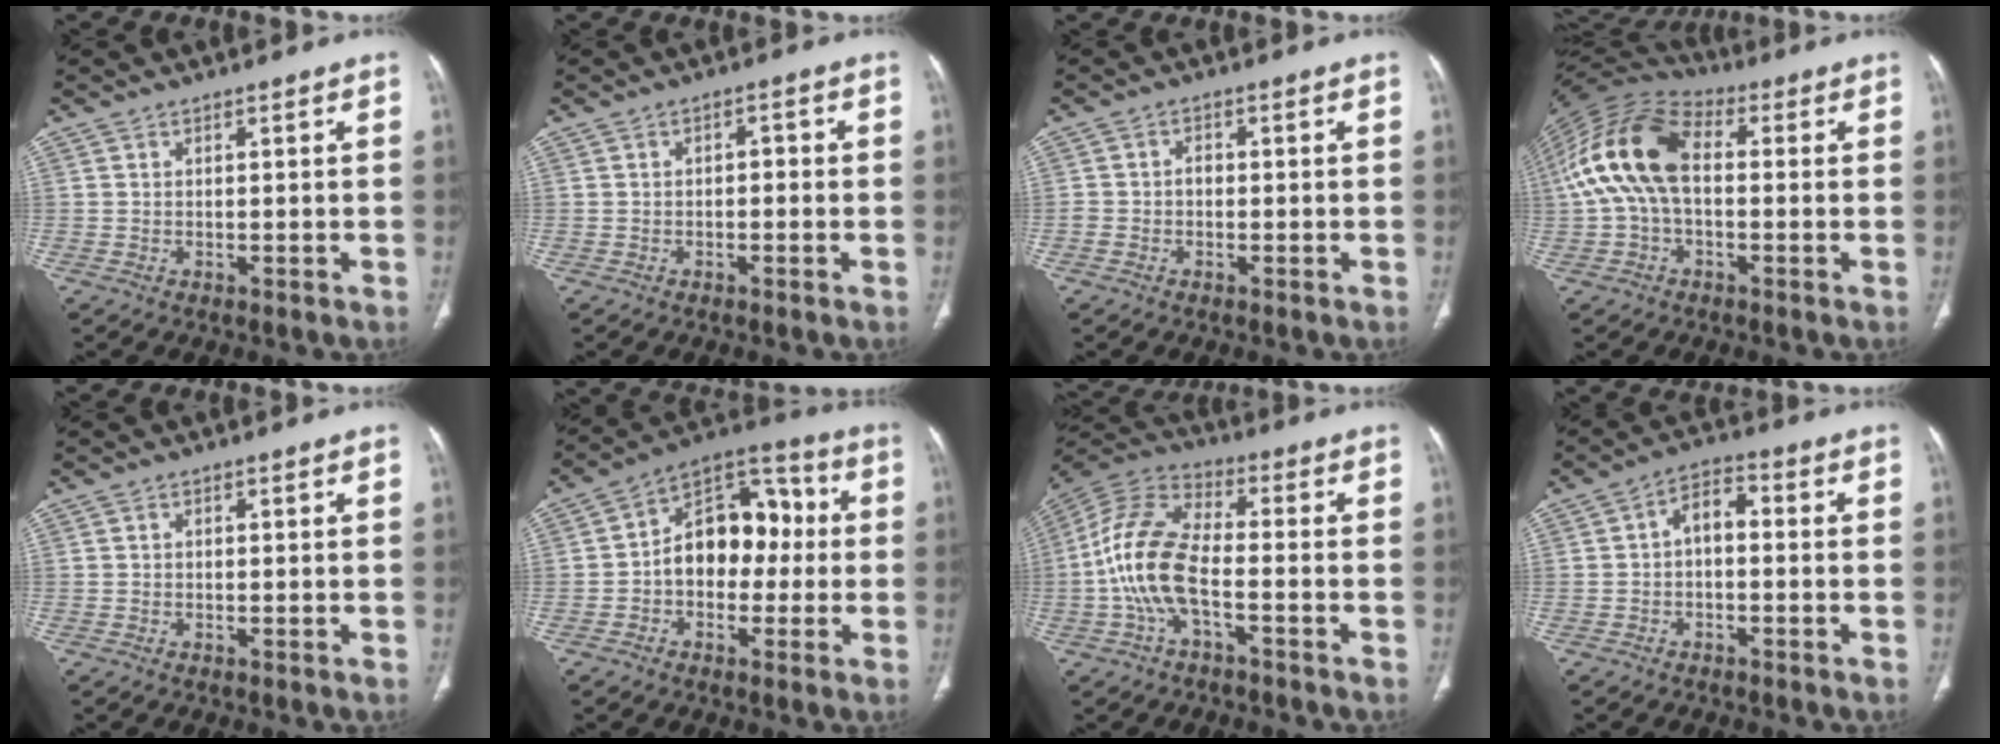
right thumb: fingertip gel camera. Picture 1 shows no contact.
{"total": 1.9, "force": [-0.3, 1.2, 1.5], "torque": [-0.015, 0.010, -0.008]}
{"total": 1.8, "force": [-0.5, 1.4, 1.1], "torque": [-0.014, 0.009, -0.011]}
{"total": 15.7, "force": [0.8, 9.2, 12.6], "torque": [-0.255, 0.039, 0.004]}
{"total": 0.0}
{"total": 14.8, "force": [-0.4, 10.2, 10.8], "torque": [-0.119, 0.048, -0.019]}
{"total": 13.7, "force": [-3.4, 6.5, 11.6], "torque": [-0.253, 0.037, -0.070]}
{"total": 5.3, "force": [-0.5, 3.2, 4.3], "torque": [-0.061, 0.026, -0.020]}